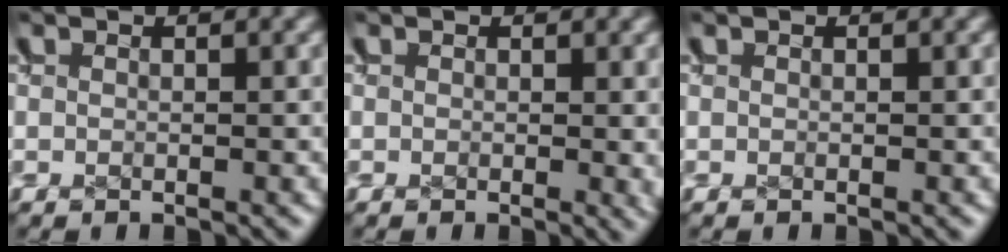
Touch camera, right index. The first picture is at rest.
{"total": 0.7, "force": [0.2, 0.2, 0.6], "torque": [-0.009, -0.004, 0.004]}
{"total": 0.0}